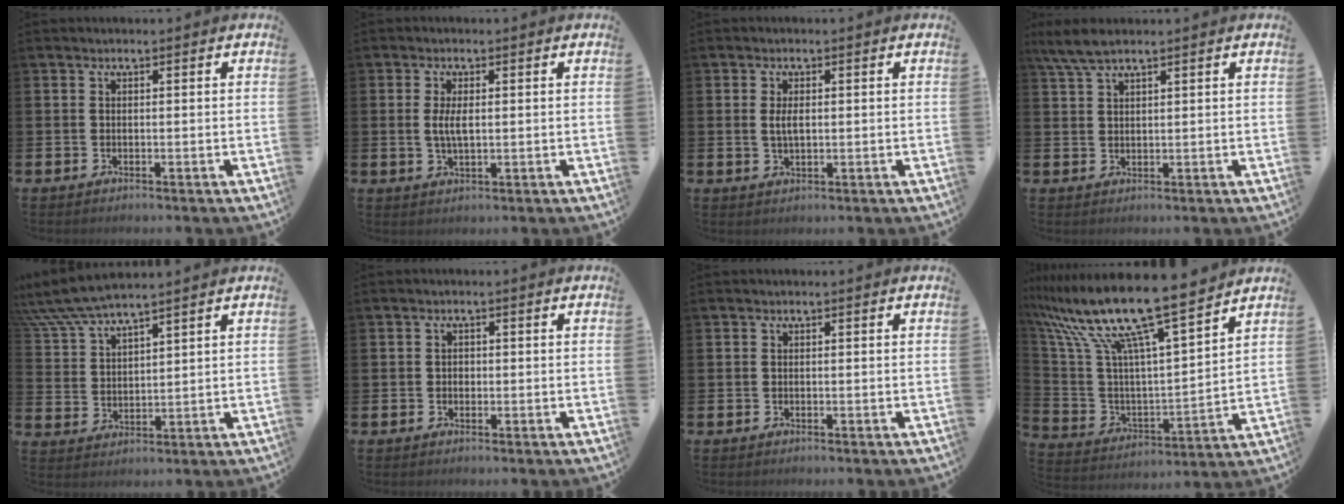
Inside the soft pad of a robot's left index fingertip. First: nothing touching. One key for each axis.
{"total": 3.1, "fx": 0.3, "fy": 1.2, "fz": 2.9, "tx": -0.058, "ty": 0.004, "tz": 0.004}
{"total": 2.3, "fx": 0.3, "fy": 1.1, "fz": 2.0, "tx": -0.034, "ty": 0.002, "tz": 0.001}
{"total": 4.1, "fx": 3.2, "fy": 0.9, "fz": 2.4, "tx": -0.062, "ty": 0.002, "tz": 0.060}
{"total": 6.5, "fx": 6.1, "fy": 0.7, "fz": 2.0, "tx": -0.067, "ty": -0.023, "tz": 0.111}
{"total": 0.9, "fx": -0.1, "fy": 0.8, "fz": 0.4, "tx": -0.001, "ty": 0.003, "tz": -0.005}
{"total": 0.0}
{"total": 14.7, "fx": 12.1, "fy": 1.4, "fz": 8.3, "tx": -0.197, "ty": -0.083, "tz": 0.206}